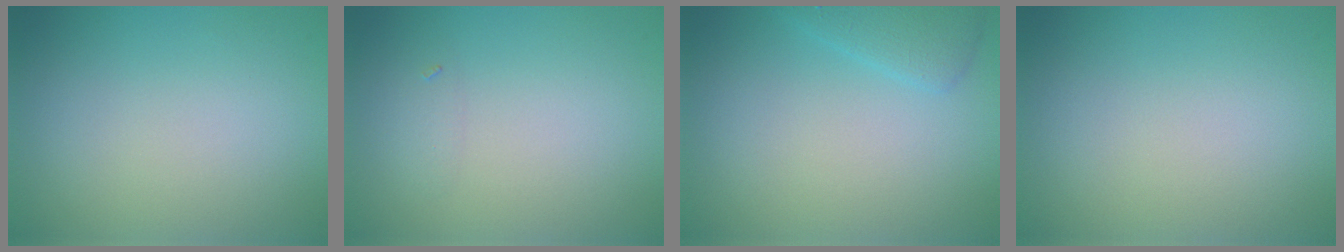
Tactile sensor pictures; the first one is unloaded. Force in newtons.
{"total": 0.6, "press": 0.6, "slide": 0.0}
{"total": 2.2, "press": 2.2, "slide": 0.2}
{"total": 0.0}